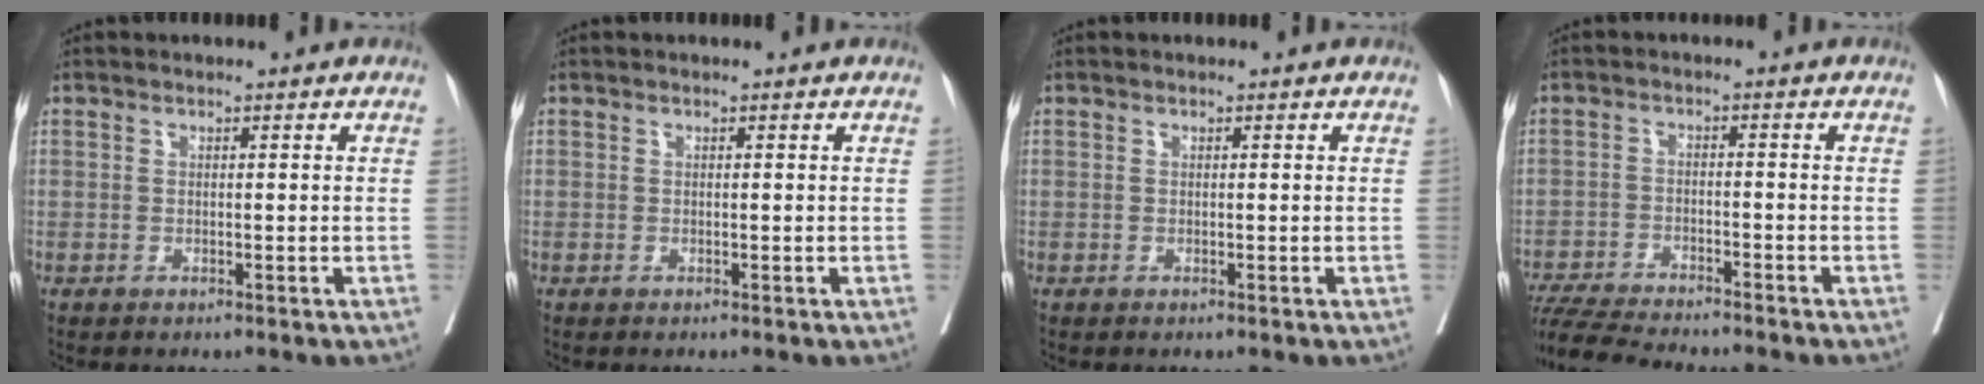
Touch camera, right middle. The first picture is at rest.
{"total": 0.0}
{"total": 0.0}
{"total": 10.9, "force": [-10.0, 0.6, 4.2], "torque": [-0.069, -0.014, -0.161]}